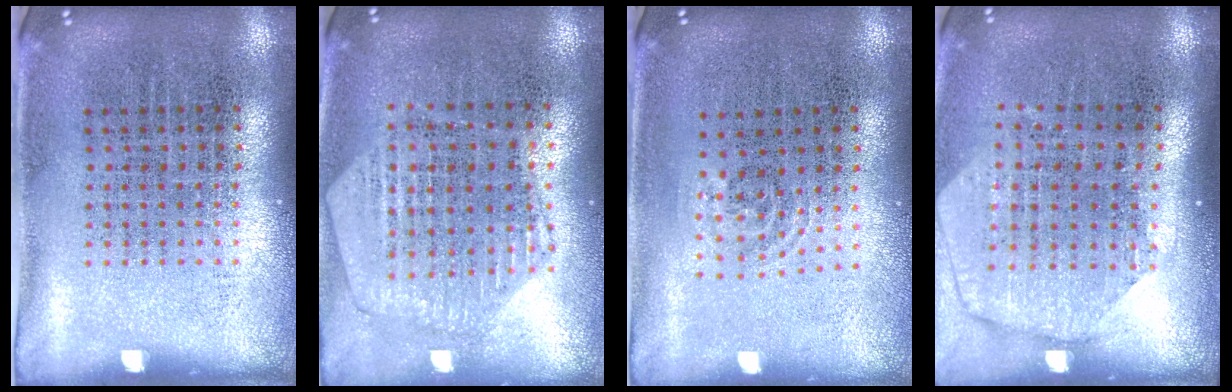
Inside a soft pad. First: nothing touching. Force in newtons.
{"total": 1.2, "press": 1.2, "slide": 0.2}
{"total": 0.8, "press": 0.6, "slide": 0.6}
{"total": 1.8, "press": 1.6, "slide": 1.0}